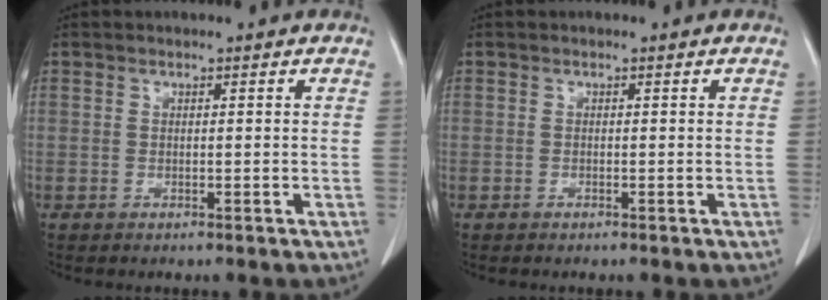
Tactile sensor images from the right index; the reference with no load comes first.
{"total": 0.0}